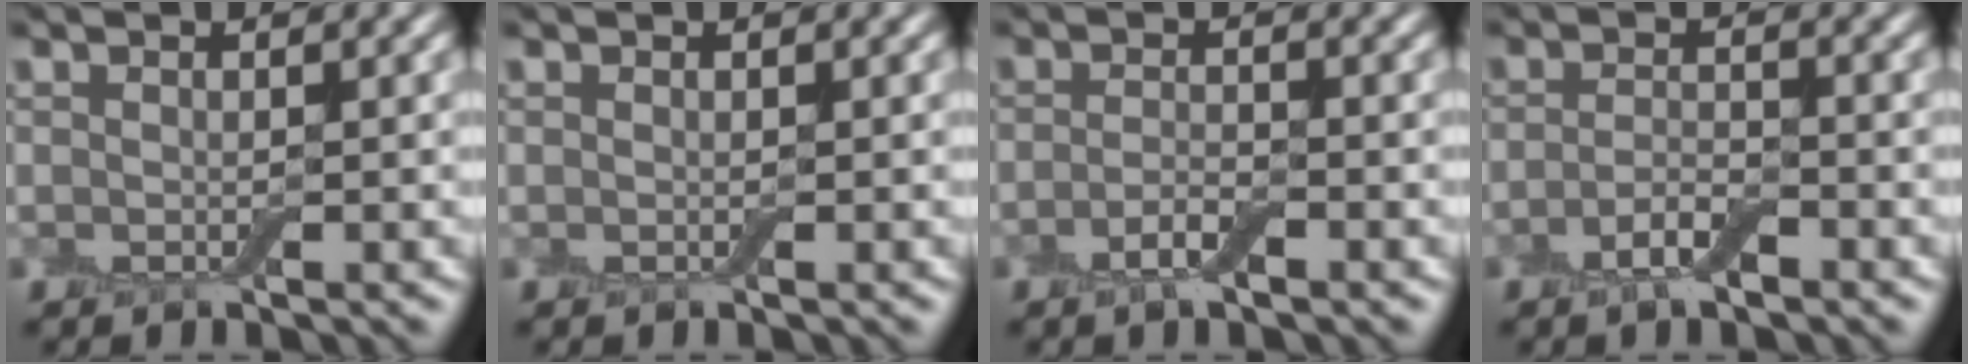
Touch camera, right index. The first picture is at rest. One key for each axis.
{"total": 0.0}
{"total": 1.9, "fx": -1.0, "fy": 0.6, "fz": 1.5, "tx": -0.032, "ty": 0.001, "tz": -0.023}
{"total": 2.3, "fx": -1.3, "fy": 0.8, "fz": 1.7, "tx": -0.037, "ty": 0.002, "tz": -0.028}